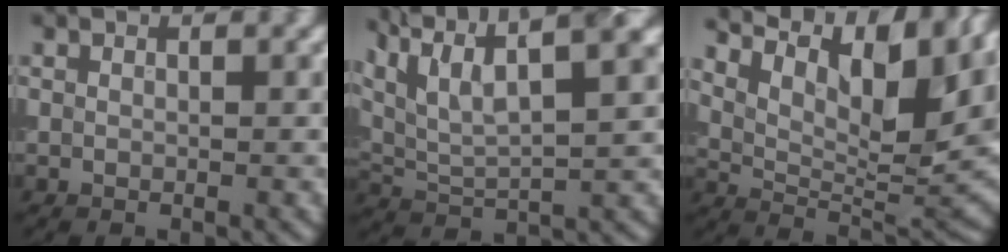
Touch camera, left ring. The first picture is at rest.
{"total": 11.8, "force": [6.9, 4.5, 8.5], "torque": [-0.167, 0.036, 0.095]}
{"total": 12.9, "force": [7.6, 4.8, 9.3], "torque": [-0.141, 0.022, 0.130]}